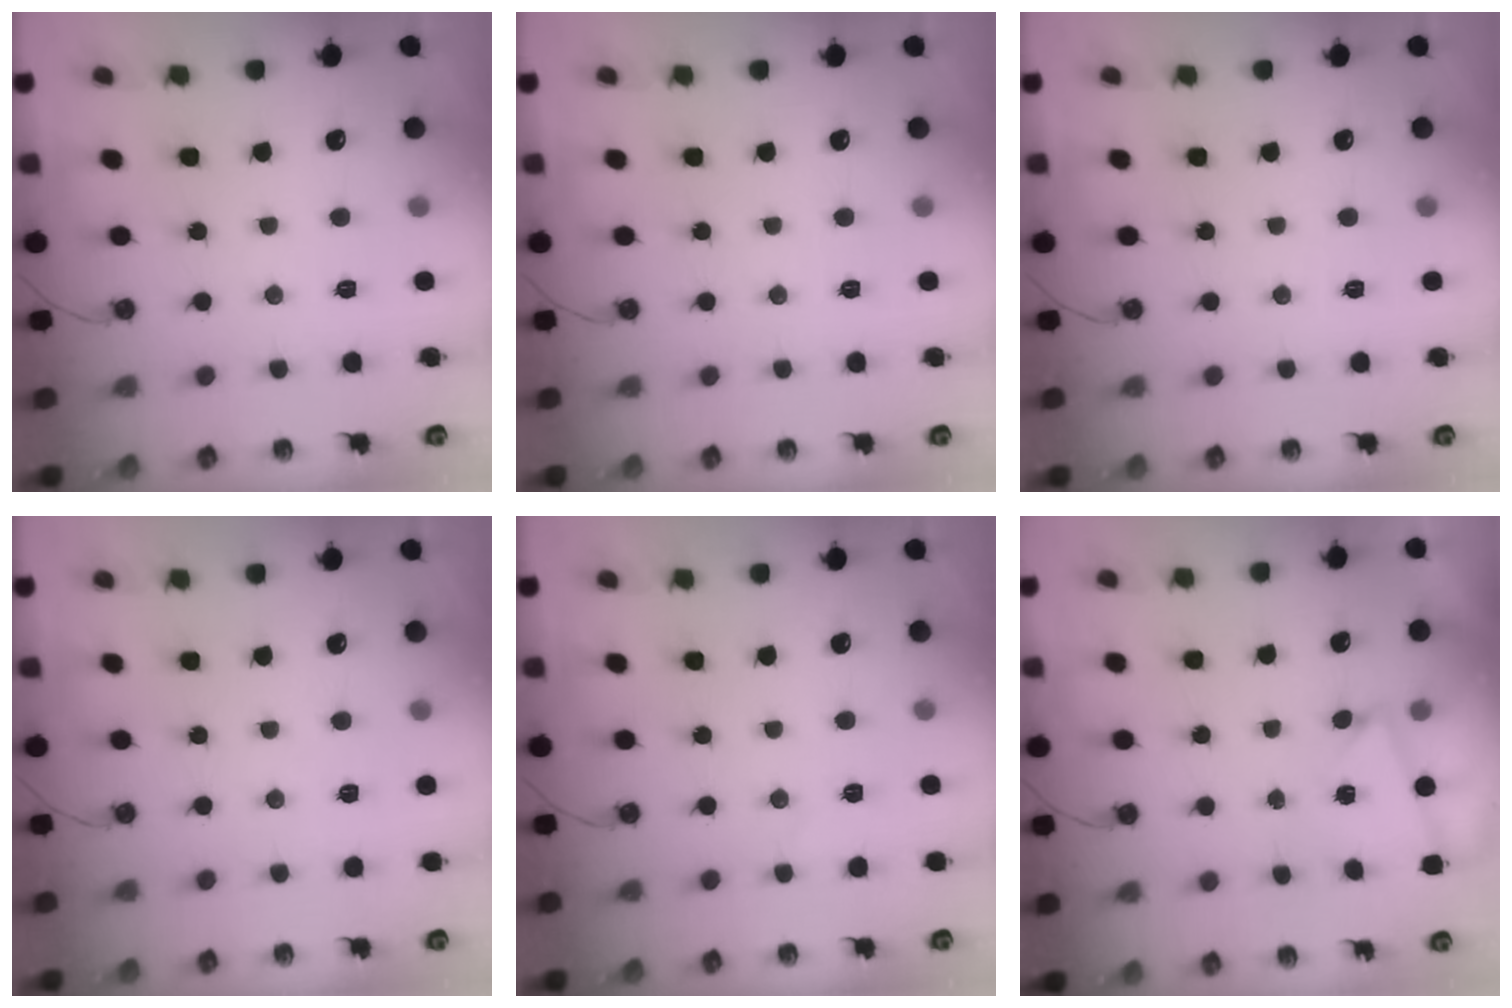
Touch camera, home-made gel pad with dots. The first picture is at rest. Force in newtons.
{"total": 0.0}
{"total": 0.0}
{"total": 2.2, "press": 2.1, "slide": 0.7}
{"total": 5.4, "press": 4.8, "slide": 2.3}
{"total": 2.8, "press": 1.5, "slide": 2.3}